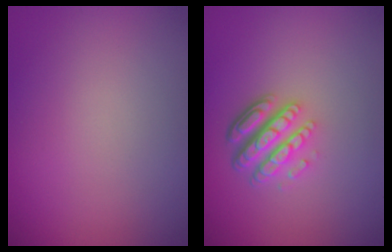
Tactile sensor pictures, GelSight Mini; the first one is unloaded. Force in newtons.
{"total": 4.9, "press": 3.4, "slide": 3.4}